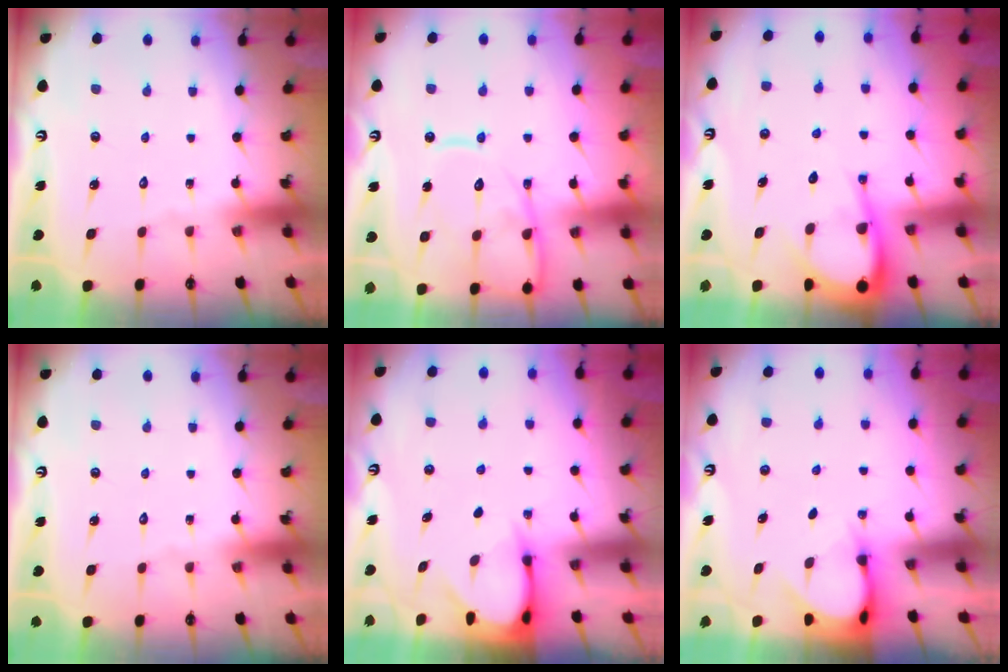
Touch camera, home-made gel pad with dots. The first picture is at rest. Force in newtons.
{"total": 13.3, "press": 13.2, "slide": 1.4}
{"total": 7.4, "press": 7.4, "slide": 0.8}
{"total": 0.0}
{"total": 3.6, "press": 3.5, "slide": 0.3}
{"total": 3.9, "press": 3.9, "slide": 0.3}